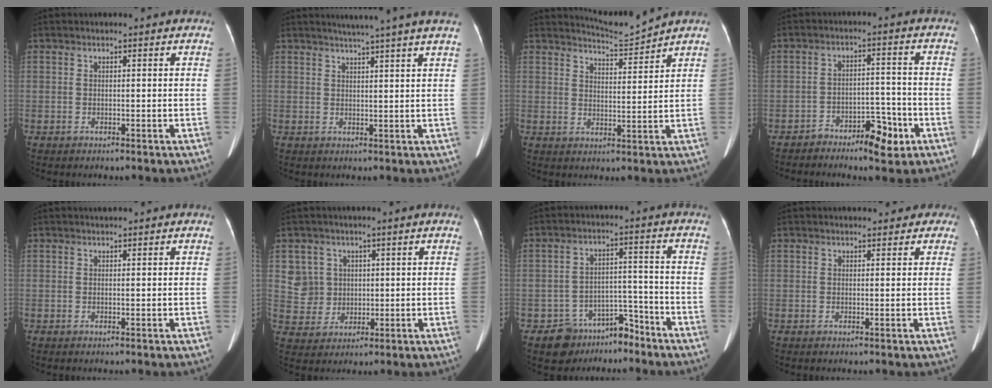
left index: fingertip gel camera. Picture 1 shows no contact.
{"total": 9.0, "force": [7.6, -1.5, 4.6], "torque": [-0.060, 0.011, 0.080]}
{"total": 4.7, "force": [4.4, -1.5, -0.8], "torque": [0.002, -0.018, 0.081]}
{"total": 5.8, "force": [-4.0, 2.2, 3.4], "torque": [-0.043, 0.006, -0.060]}
{"total": 0.5, "force": [0.5, 0.0, 0.2], "torque": [-0.008, 0.006, 0.010]}
{"total": 5.6, "force": [1.4, 5.4, -0.3], "torque": [0.011, 0.003, 0.039]}
{"total": 7.1, "force": [-6.0, 3.6, 1.1], "torque": [-0.003, 0.025, -0.091]}
{"total": 4.4, "force": [3.6, 2.4, 1.0], "torque": [0.011, 0.000, 0.026]}